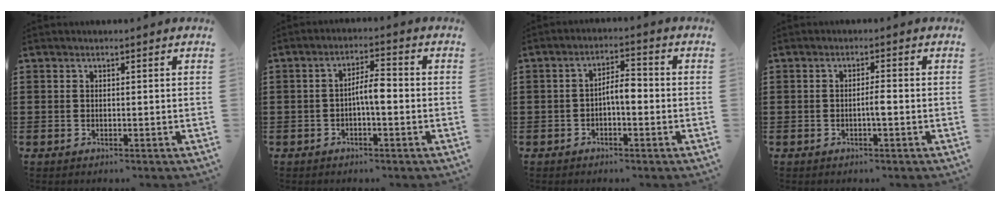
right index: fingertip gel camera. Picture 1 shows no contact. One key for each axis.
{"total": 4.1, "fx": -0.8, "fy": 1.0, "fz": 3.9, "tx": -0.078, "ty": 0.005, "tz": -0.020}
{"total": 3.7, "fx": -1.0, "fy": 1.2, "fz": 3.3, "tx": -0.061, "ty": 0.010, "tz": -0.023}
{"total": 1.9, "fx": -0.6, "fy": 0.1, "fz": 1.9, "tx": -0.033, "ty": 0.002, "tz": -0.011}